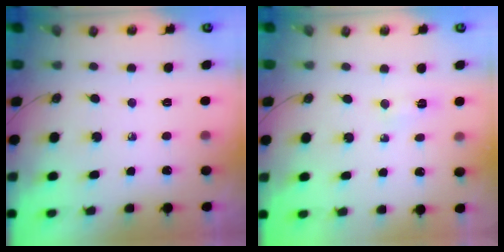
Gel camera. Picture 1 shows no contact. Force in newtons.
{"total": 2.6, "press": 2.6, "slide": 0.3}